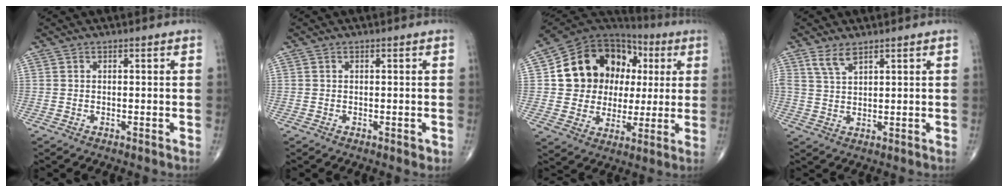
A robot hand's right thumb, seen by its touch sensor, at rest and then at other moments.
{"total": 0.9, "force": [-0.2, 0.6, 0.7], "torque": [-0.007, -0.002, -0.001]}
{"total": 20.1, "force": [4.0, 16.1, 11.4], "torque": [-0.140, 0.032, 0.077]}
{"total": 3.6, "force": [2.6, 1.3, 2.2], "torque": [-0.044, -0.008, 0.057]}